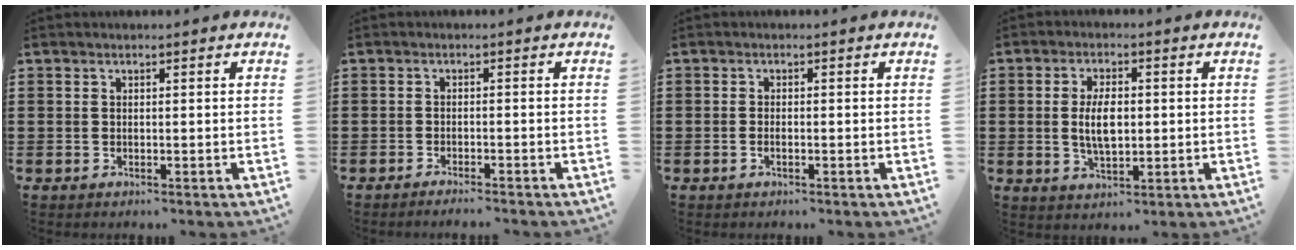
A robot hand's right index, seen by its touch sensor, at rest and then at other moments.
{"total": 1.5, "force": [-1.5, -0.2, 0.3], "torque": [-0.007, 0.000, -0.028]}
{"total": 0.7, "force": [-0.4, 0.0, 0.6], "torque": [-0.015, -0.009, -0.004]}
{"total": 5.7, "force": [0.0, 2.4, 5.2], "torque": [-0.098, -0.002, -0.004]}